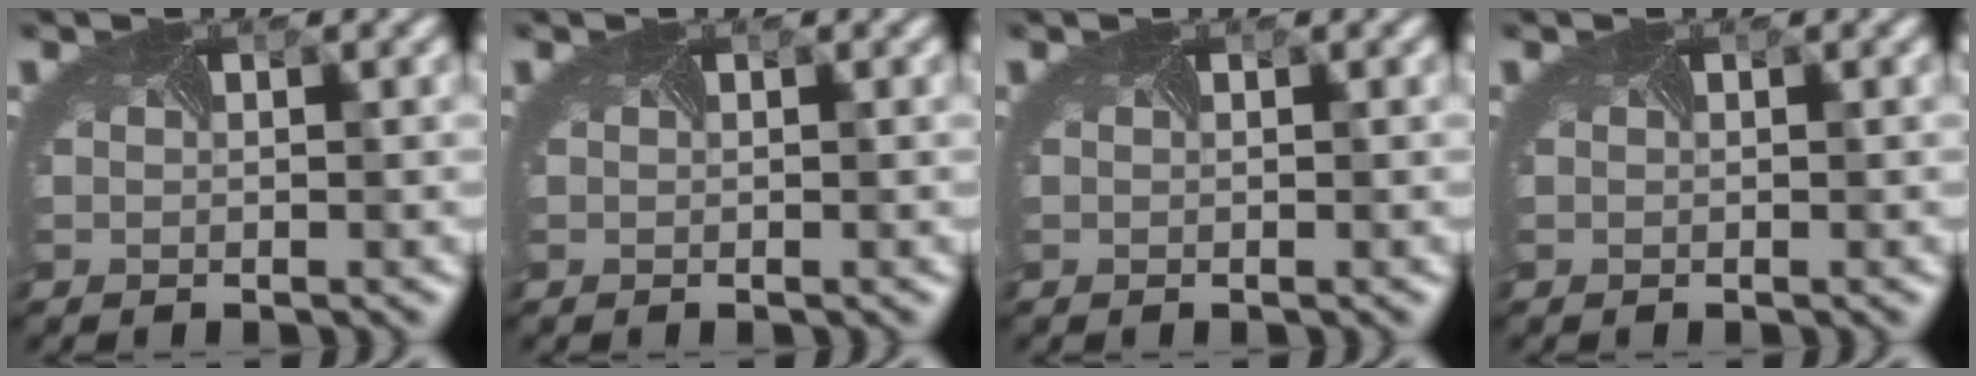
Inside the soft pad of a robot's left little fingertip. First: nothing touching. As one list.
[{"total": 0.0}, {"total": 0.0}, {"total": 0.0}]